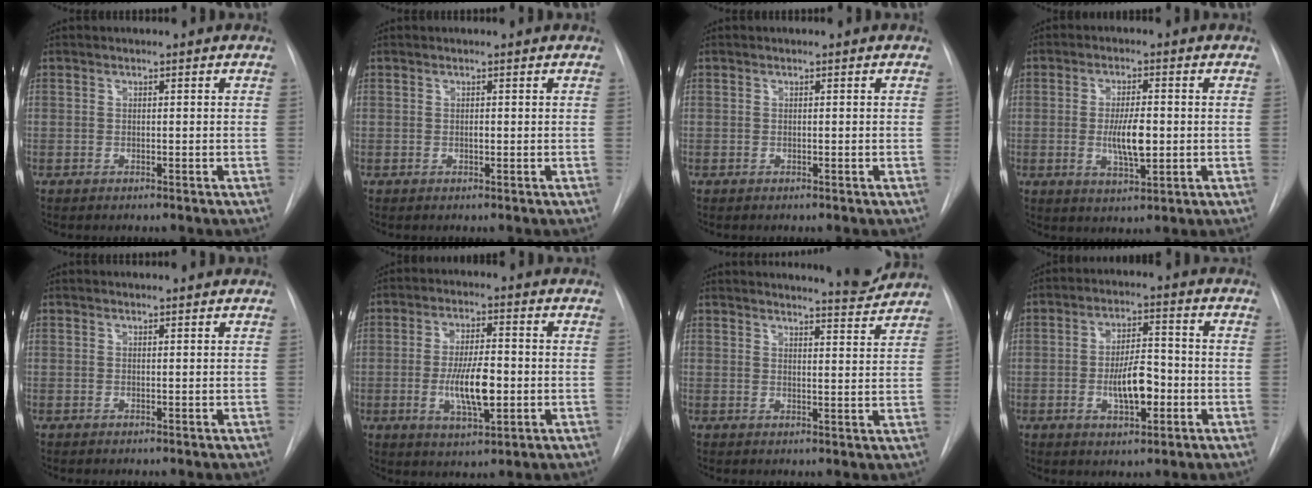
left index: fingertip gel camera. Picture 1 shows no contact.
{"total": 0.6, "force": [0.4, 0.3, 0.5], "torque": [-0.009, 0.005, 0.006]}
{"total": 0.0}
{"total": 6.1, "force": [-0.6, 1.7, 5.8], "torque": [-0.107, -0.011, -0.007]}
{"total": 2.1, "force": [2.0, 0.1, 0.4], "torque": [-0.005, 0.013, 0.025]}
{"total": 8.5, "force": [-1.5, 2.5, 8.0], "torque": [-0.148, -0.008, -0.023]}
{"total": 7.3, "force": [7.2, -0.4, 0.9], "torque": [-0.018, -0.023, 0.085]}
{"total": 7.5, "force": [-2.0, 2.8, 6.6], "torque": [-0.118, 0.004, -0.030]}